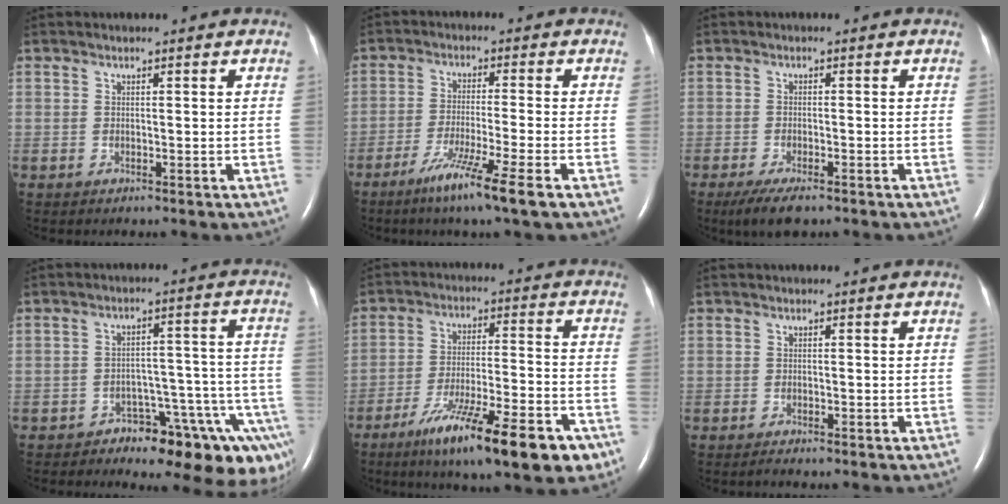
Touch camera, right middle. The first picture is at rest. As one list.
[{"total": 8.9, "force": [-5.3, -1.2, 7.1], "torque": [-0.130, -0.029, -0.094]}, {"total": 5.1, "force": [-3.5, 1.3, 3.4], "torque": [-0.065, -0.012, -0.056]}, {"total": 13.4, "force": [-10.0, 5.1, 7.4], "torque": [-0.021, 0.057, -0.126]}, {"total": 17.8, "force": [-11.2, 2.7, 13.5], "torque": [-0.179, -0.024, -0.180]}, {"total": 0.5, "force": [-0.5, -0.1, 0.2], "torque": [-0.006, -0.001, -0.009]}]